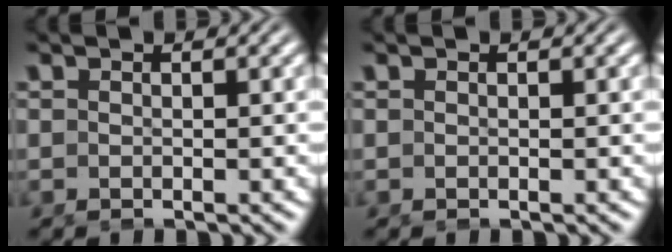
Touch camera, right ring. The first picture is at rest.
{"total": 0.0}